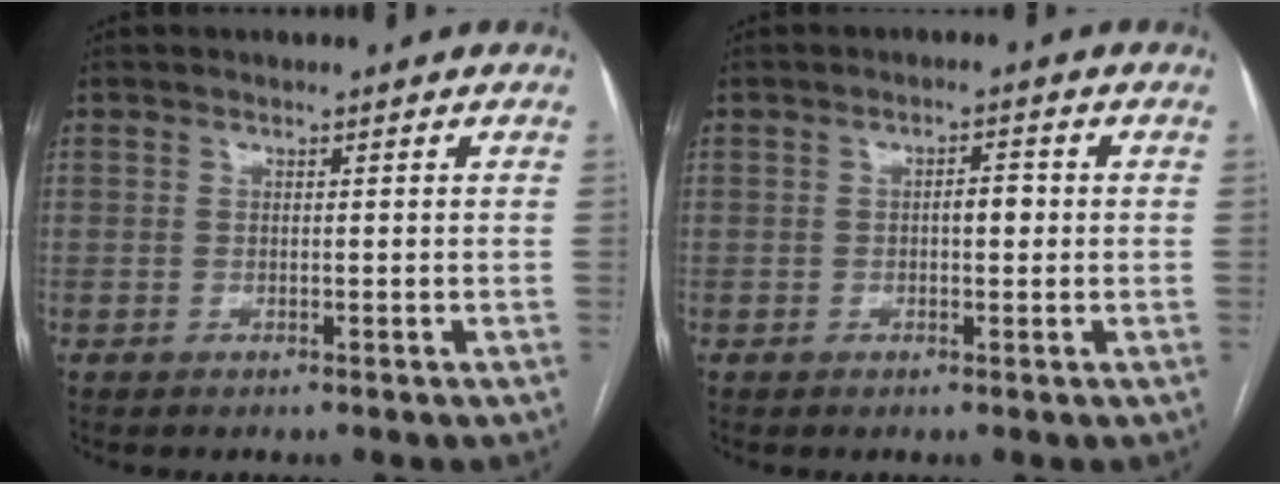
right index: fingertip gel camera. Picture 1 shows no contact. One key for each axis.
{"total": 2.5, "fx": -0.1, "fy": 1.0, "fz": 2.3, "tx": -0.033, "ty": 0.007, "tz": -0.002}